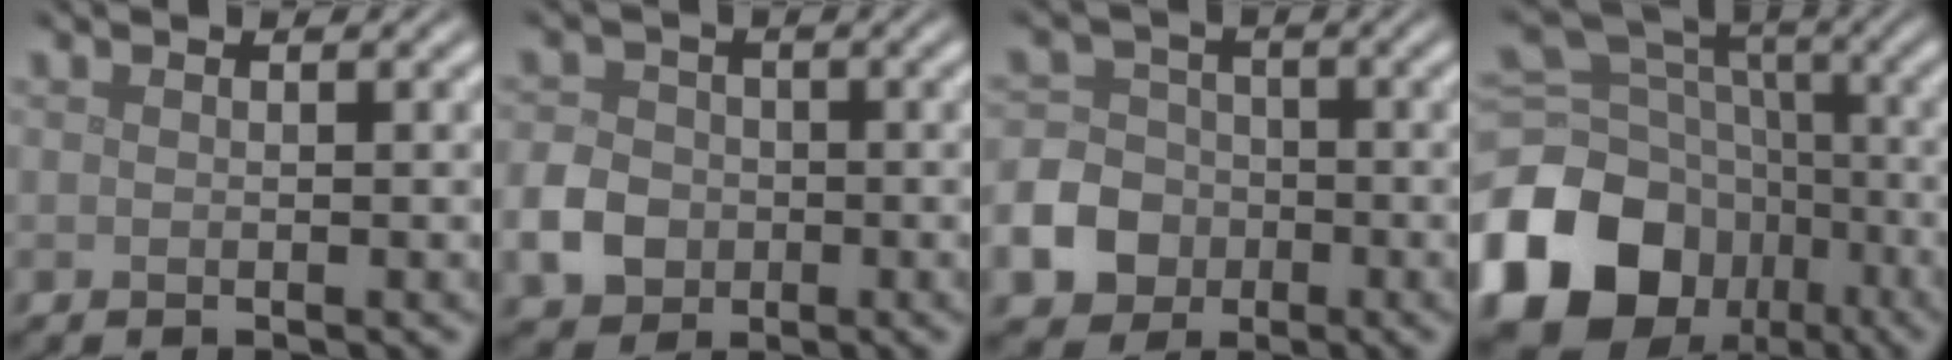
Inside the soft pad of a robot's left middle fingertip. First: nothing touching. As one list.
[{"total": 4.1, "force": [-1.2, 3.4, 1.8], "torque": [-0.038, 0.002, -0.032]}, {"total": 7.0, "force": [-2.8, 6.0, 2.3], "torque": [-0.039, -0.009, -0.079]}, {"total": 15.7, "force": [-7.2, 12.3, 6.6], "torque": [-0.171, -0.014, -0.119]}]